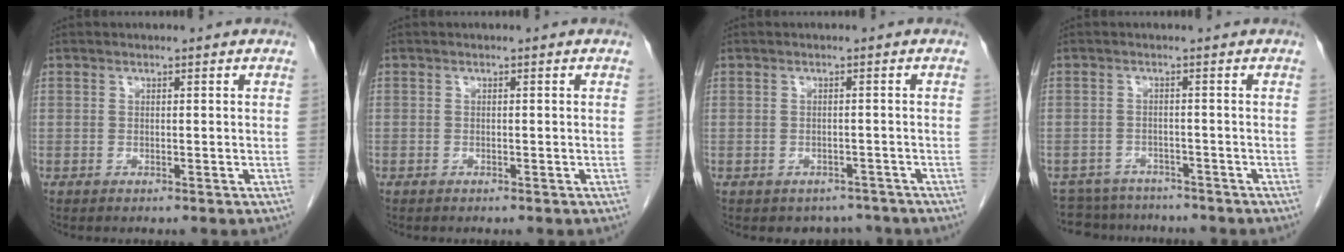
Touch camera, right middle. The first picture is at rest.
{"total": 0.0}
{"total": 3.6, "force": [-3.0, 1.9, -0.1], "torque": [0.007, 0.009, -0.039]}
{"total": 8.1, "force": [-7.5, 3.1, 0.7], "torque": [-0.013, 0.004, -0.097]}